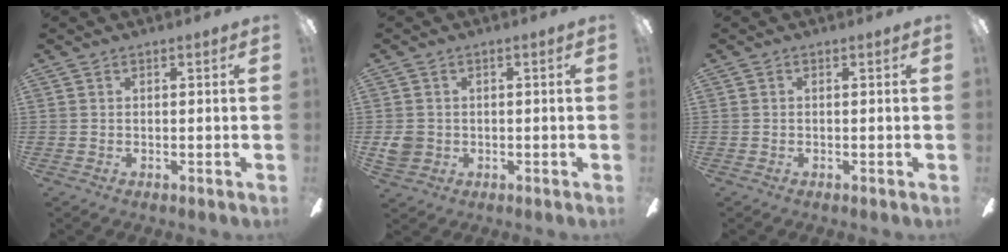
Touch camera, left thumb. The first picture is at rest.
{"total": 3.6, "force": [0.1, 3.4, 1.2], "torque": [-0.008, 0.001, 0.003]}
{"total": 0.0}